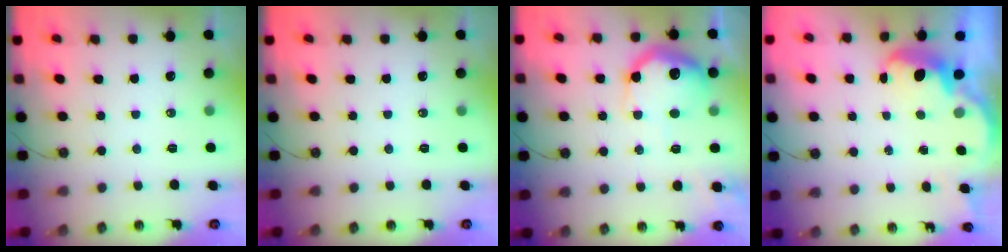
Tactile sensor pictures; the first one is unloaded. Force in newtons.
{"total": 0.0}
{"total": 19.0, "press": 18.9, "slide": 1.5}
{"total": 2.5, "press": 2.5, "slide": 0.6}